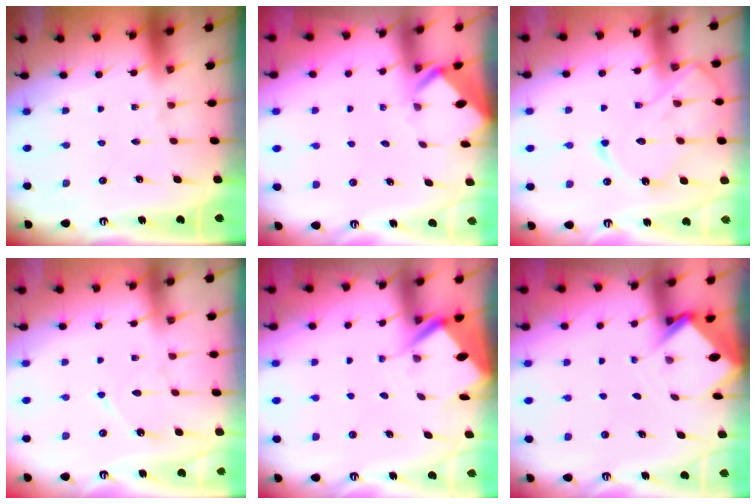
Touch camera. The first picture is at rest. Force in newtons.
{"total": 3.2, "press": 3.2, "slide": 0.2}
{"total": 14.0, "press": 13.9, "slide": 1.1}
{"total": 5.9, "press": 5.9, "slide": 0.7}
{"total": 5.5, "press": 5.5, "slide": 0.4}
{"total": 2.9, "press": 2.9, "slide": 0.2}